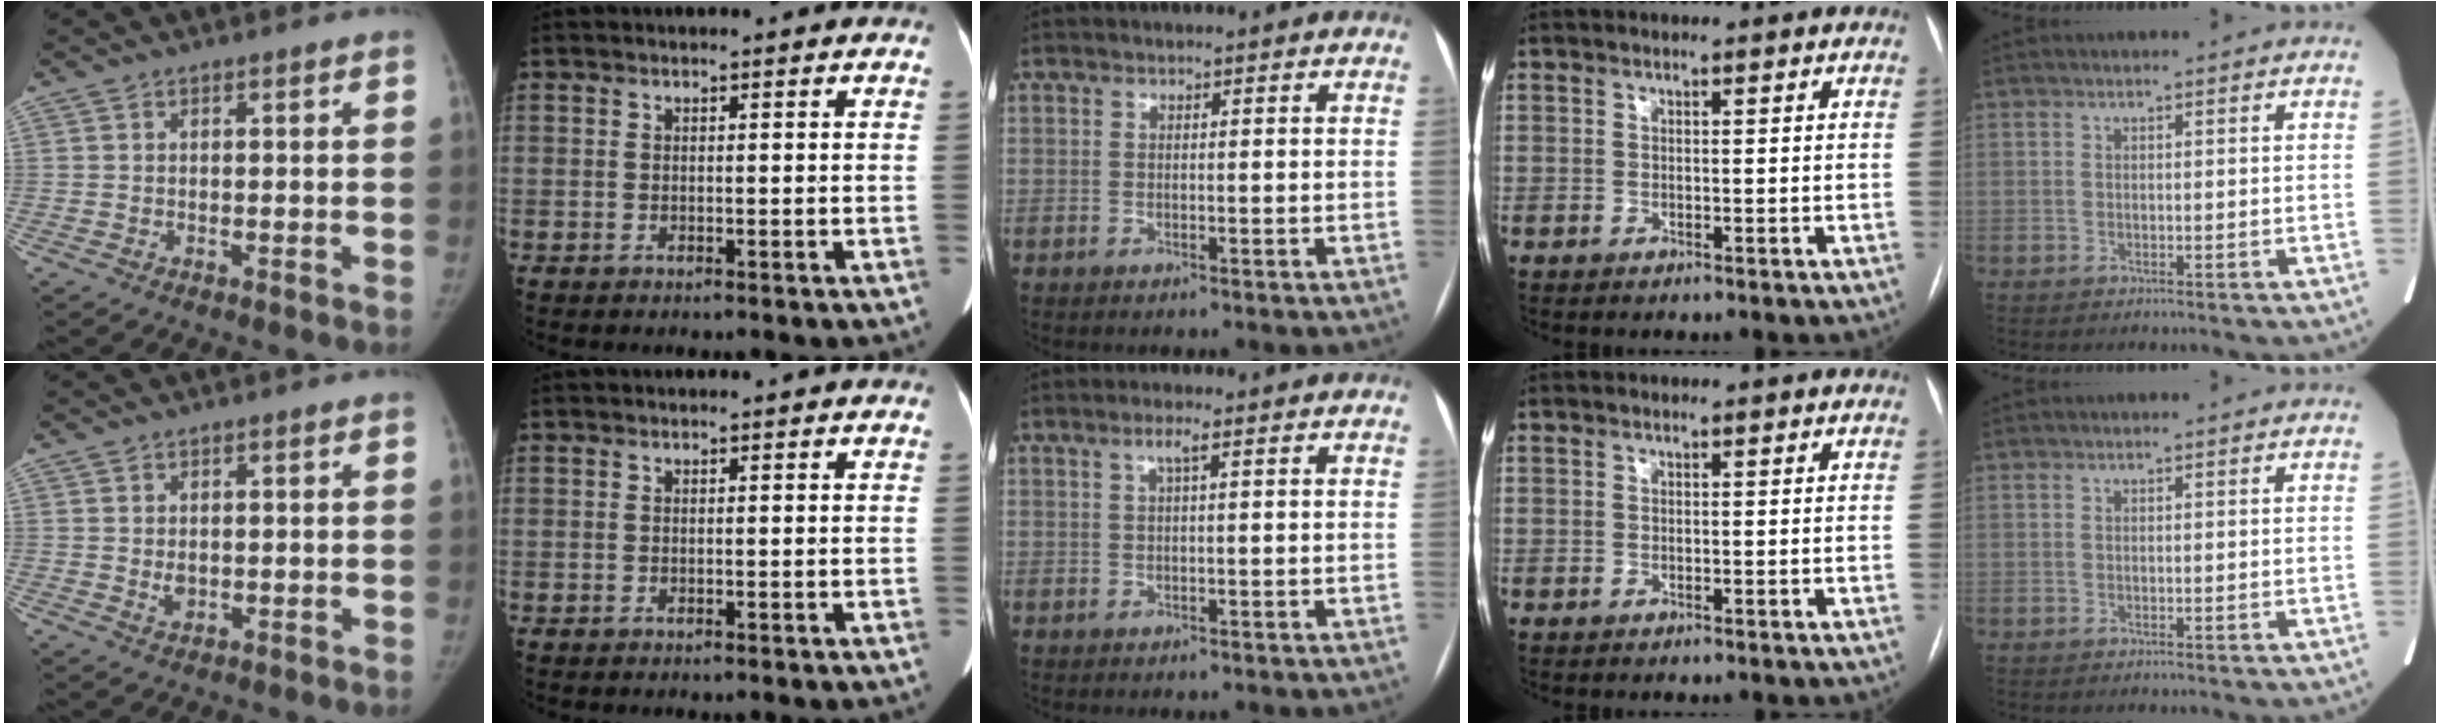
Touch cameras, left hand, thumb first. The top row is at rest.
{"thumb": {"total": 2.1, "force": [0.1, 1.5, 1.4], "torque": [-0.017, -0.003, 0.007]}, "middle": {"total": 1.8, "force": [0.8, 0.0, 1.6], "torque": [-0.035, 0.008, 0.015]}}